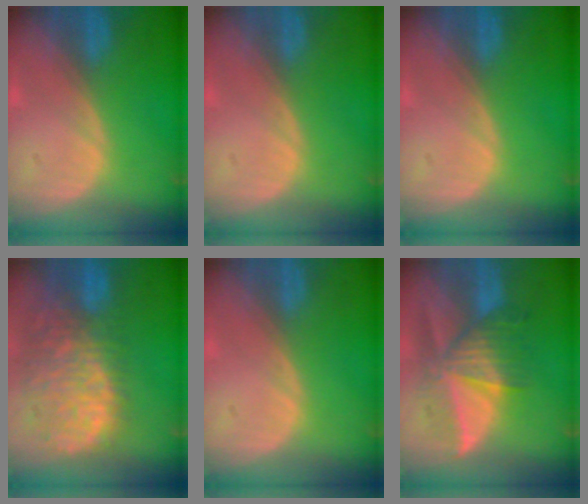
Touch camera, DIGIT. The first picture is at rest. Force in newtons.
{"total": 0.0}
{"total": 0.0}
{"total": 13.5, "press": 11.0, "slide": 7.8}
{"total": 0.0}
{"total": 8.4, "press": 7.9, "slide": 3.0}